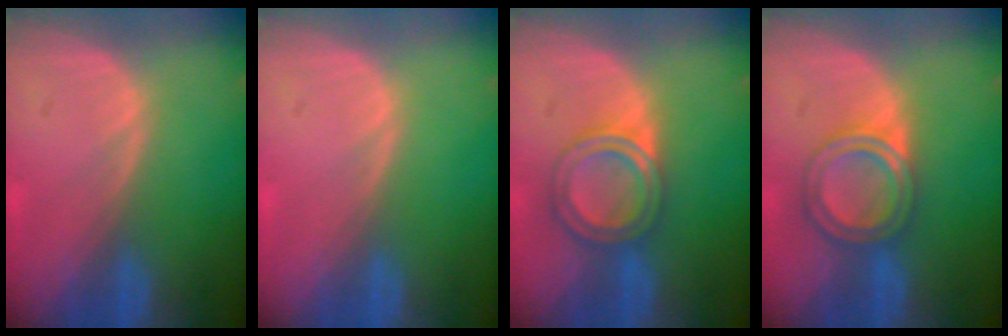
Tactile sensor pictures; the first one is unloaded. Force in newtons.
{"total": 0.0}
{"total": 5.8, "press": 5.4, "slide": 2.3}
{"total": 5.8, "press": 5.4, "slide": 2.3}